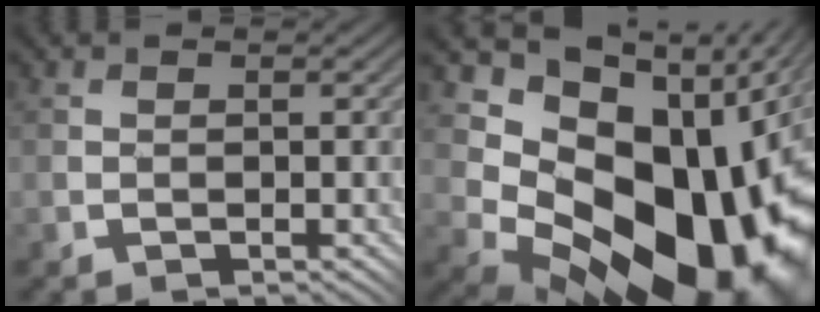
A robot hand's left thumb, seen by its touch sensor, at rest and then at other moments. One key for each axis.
{"total": 17.5, "fx": 2.4, "fy": 11.6, "fz": 12.9, "tx": -0.208, "ty": -0.035, "tz": 0.077}